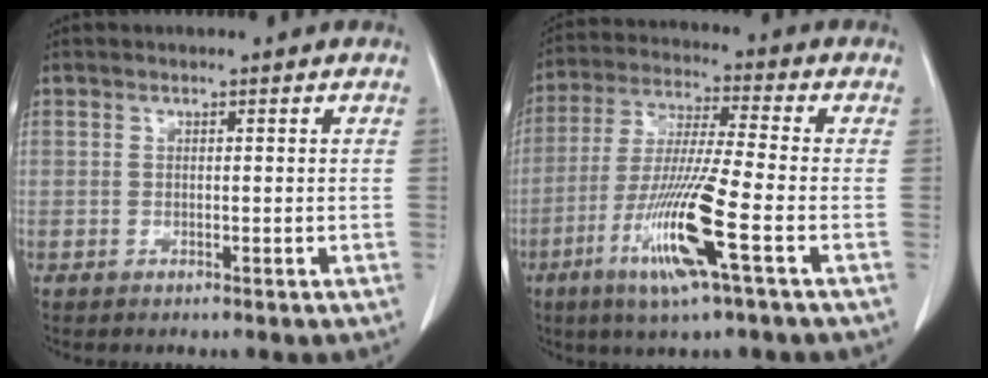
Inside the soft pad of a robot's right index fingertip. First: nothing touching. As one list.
[{"total": 13.3, "force": [-5.3, -0.4, 12.3], "torque": [-0.250, -0.022, -0.102]}]